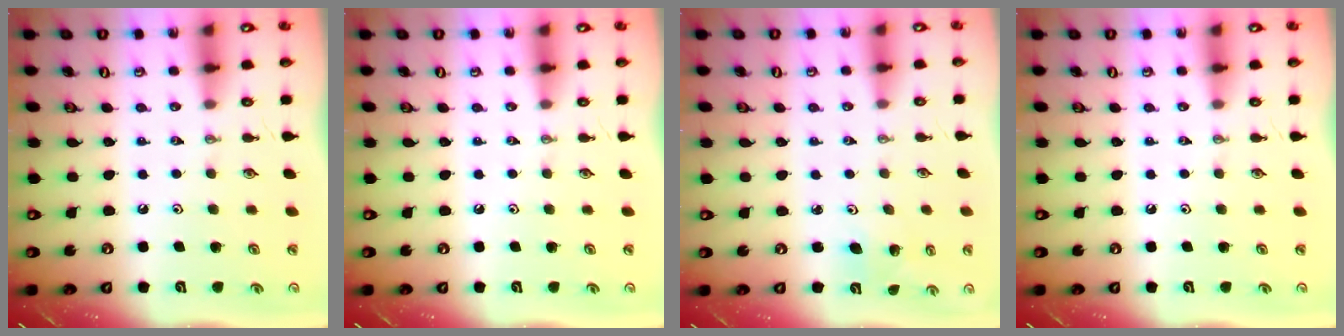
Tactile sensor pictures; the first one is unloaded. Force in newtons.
{"total": 0.0}
{"total": 3.5, "press": 3.2, "slide": 1.4}
{"total": 0.0}